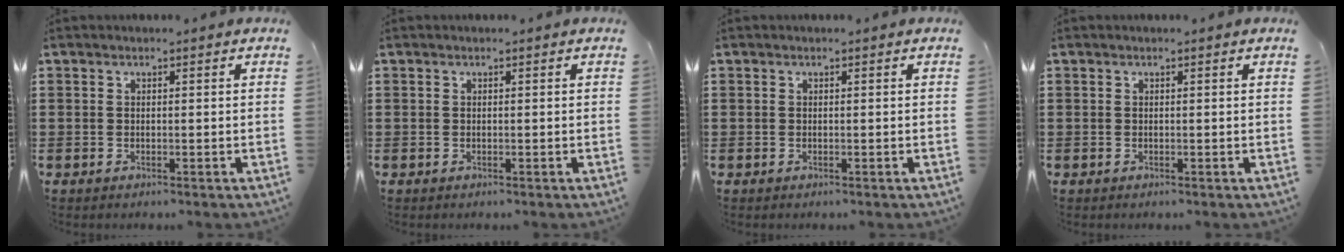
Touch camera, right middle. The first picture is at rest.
{"total": 0.0}
{"total": 0.0}
{"total": 0.0}